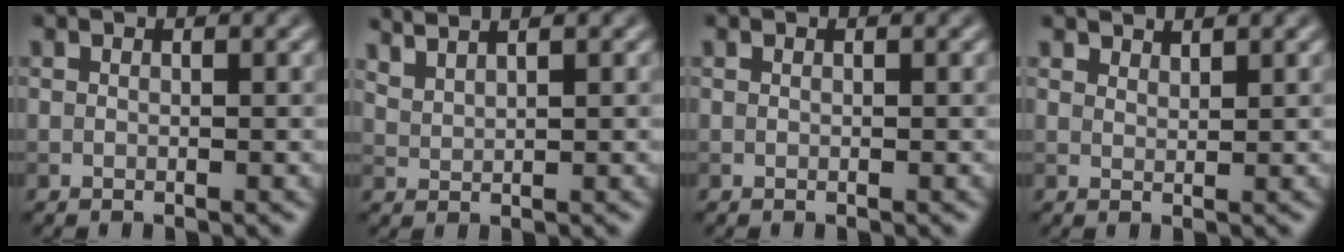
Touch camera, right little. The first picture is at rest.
{"total": 3.2, "force": [2.8, 0.9, 1.5], "torque": [-0.012, 0.014, 0.031]}
{"total": 0.0}
{"total": 1.6, "force": [1.6, 0.1, 0.2], "torque": [-0.003, 0.000, 0.025]}